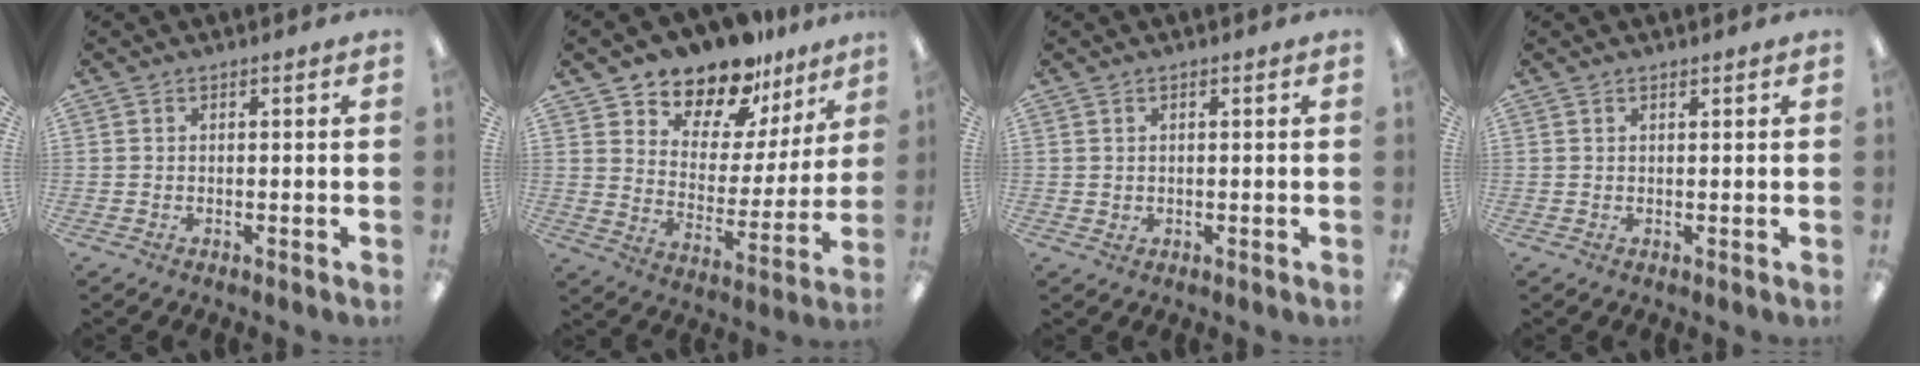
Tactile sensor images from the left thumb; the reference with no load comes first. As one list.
[{"total": 13.9, "force": [12.2, 5.9, 3.0], "torque": [-0.063, -0.105, 0.222]}, {"total": 1.0, "force": [0.6, 0.8, 0.3], "torque": [0.001, 0.000, 0.009]}, {"total": 0.7, "force": [0.6, 0.2, 0.2], "torque": [-0.005, 0.001, 0.011]}]